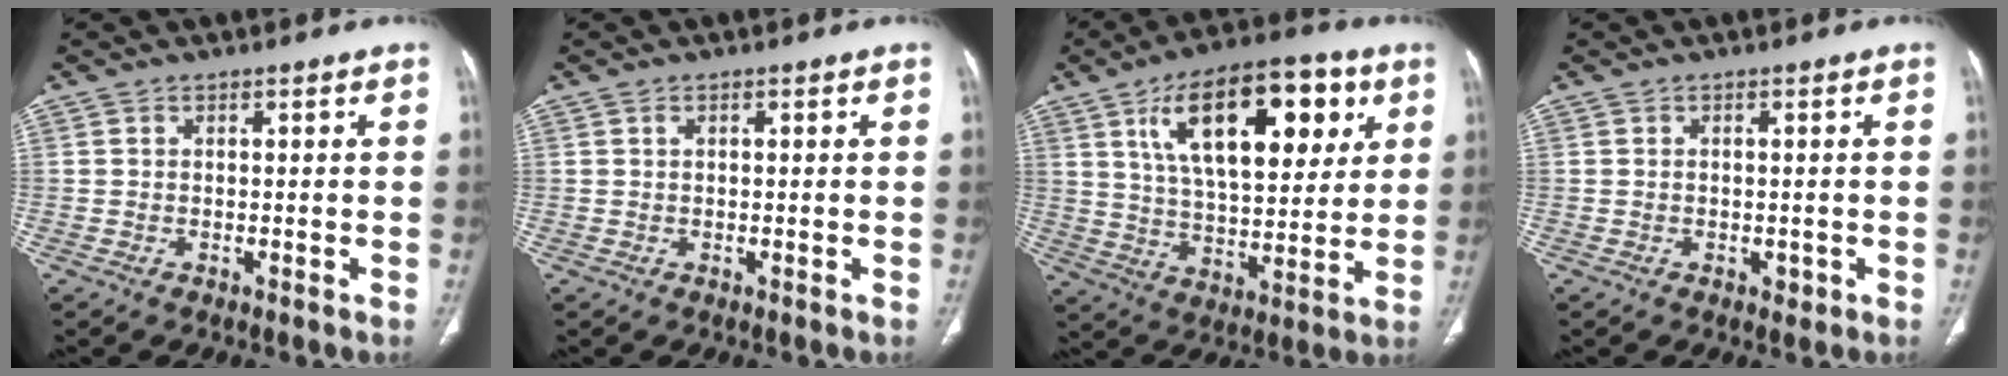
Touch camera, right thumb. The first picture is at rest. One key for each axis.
{"total": 0.7, "fx": 0.3, "fy": 0.3, "fz": 0.5, "tx": -0.011, "ty": 0.004, "tz": 0.007}
{"total": 22.5, "fx": 9.0, "fy": 10.5, "fz": 17.8, "tx": -0.248, "ty": -0.017, "tz": 0.149}
{"total": 1.2, "fx": -0.3, "fy": 0.9, "fz": 0.7, "tx": -0.004, "ty": 0.000, "tz": 0.000}